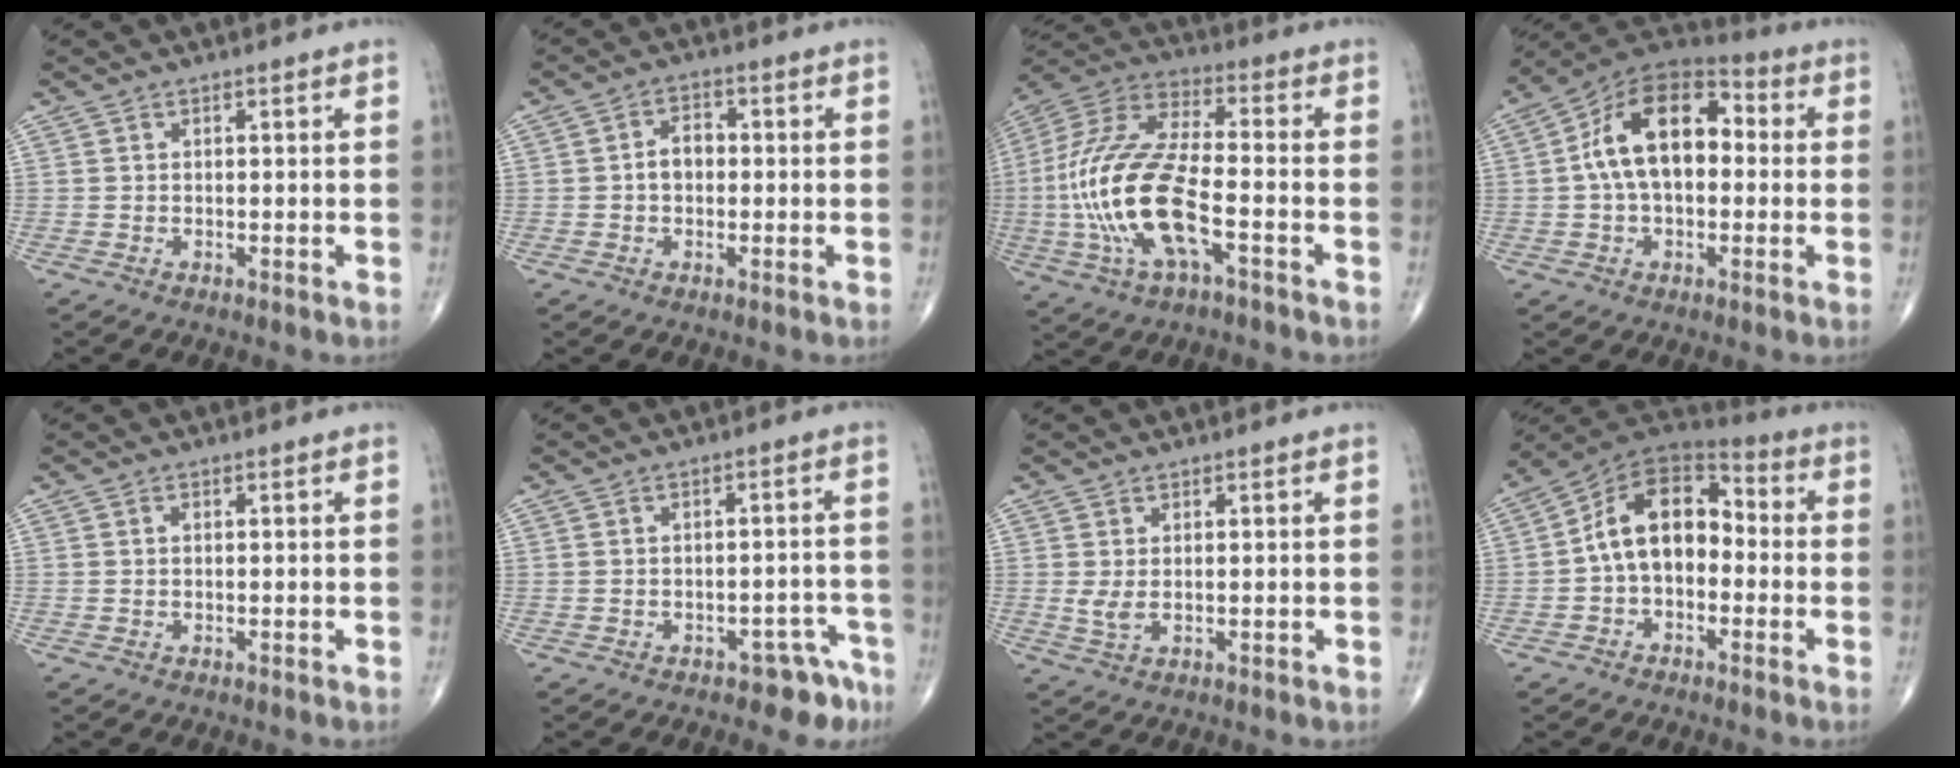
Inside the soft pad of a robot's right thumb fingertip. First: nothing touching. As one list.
[{"total": 4.1, "force": [-0.2, 3.0, 2.8], "torque": [-0.040, 0.017, -0.011]}, {"total": 21.2, "force": [-4.8, 8.1, 18.9], "torque": [-0.428, 0.025, -0.084]}, {"total": 16.2, "force": [1.2, 9.9, 12.8], "torque": [-0.196, 0.042, 0.008]}, {"total": 0.5, "force": [0.1, 0.3, 0.4], "torque": [-0.009, 0.000, 0.001]}, {"total": 4.6, "force": [-3.3, 2.7, 1.7], "torque": [0.001, 0.035, -0.040]}, {"total": 2.4, "force": [0.4, 1.1, 2.1], "torque": [-0.048, -0.005, 0.014]}, {"total": 13.4, "force": [-1.1, 8.9, 9.9], "torque": [-0.138, 0.047, -0.035]}]